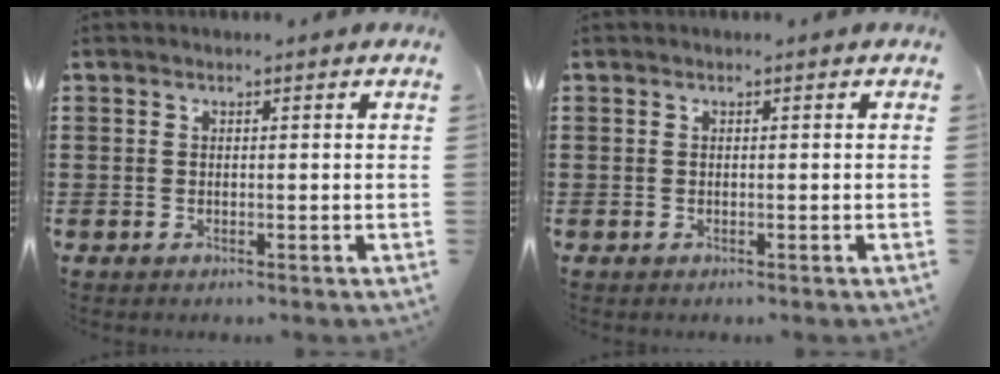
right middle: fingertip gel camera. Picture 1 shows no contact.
{"total": 0.0}